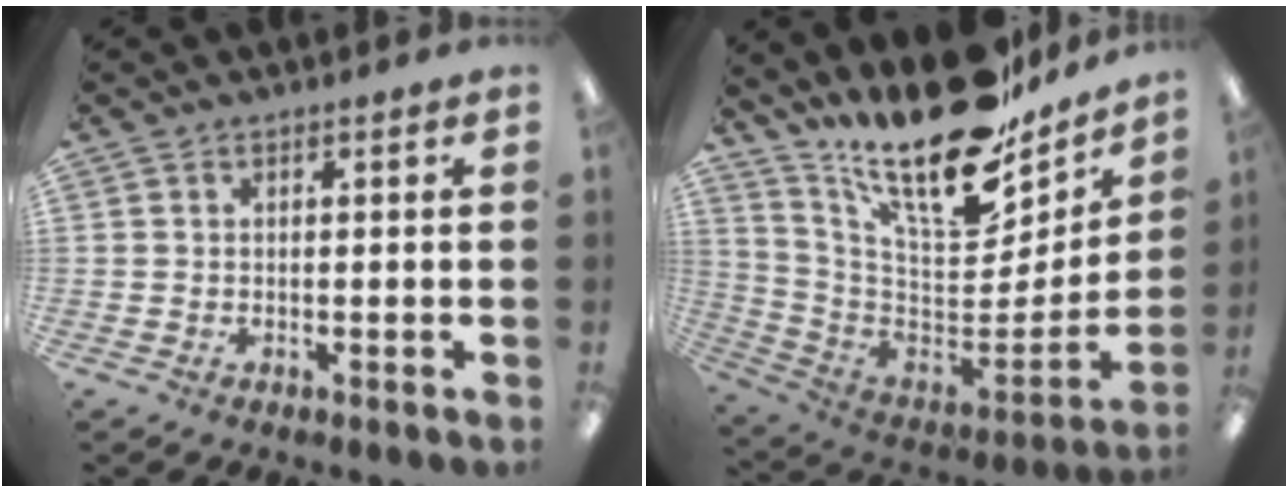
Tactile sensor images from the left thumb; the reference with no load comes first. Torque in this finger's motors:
{"motor_torque": [0.92, -0.24, 1.47, -1.30, 0.33]}